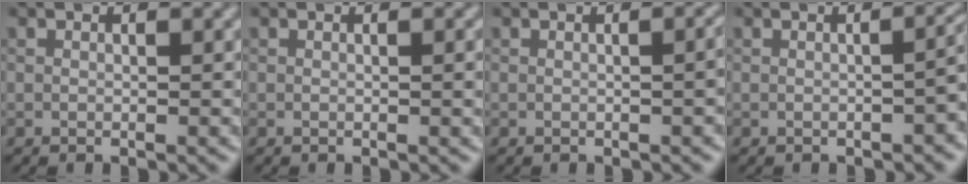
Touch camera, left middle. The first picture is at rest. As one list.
[{"total": 1.0, "force": [0.0, 0.2, 0.9], "torque": [-0.010, 0.001, -0.001]}, {"total": 2.3, "force": [-0.2, 0.9, 2.1], "torque": [-0.017, 0.006, -0.002]}, {"total": 3.3, "force": [-0.9, 1.4, 2.8], "torque": [-0.026, 0.004, -0.013]}]